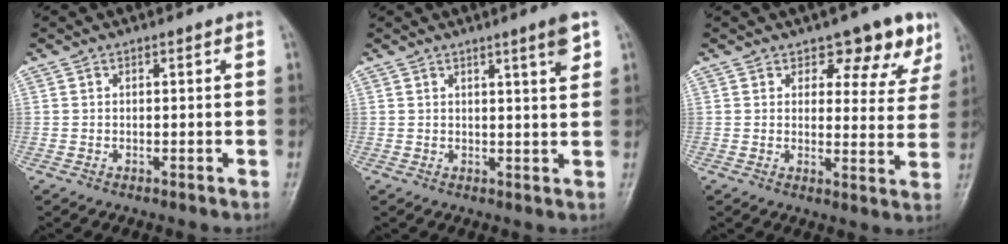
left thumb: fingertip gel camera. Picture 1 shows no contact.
{"total": 3.9, "force": [2.2, 0.0, 3.2], "torque": [-0.044, -0.015, 0.034]}
{"total": 9.0, "force": [6.1, 4.7, 4.6], "torque": [-0.014, -0.037, 0.068]}